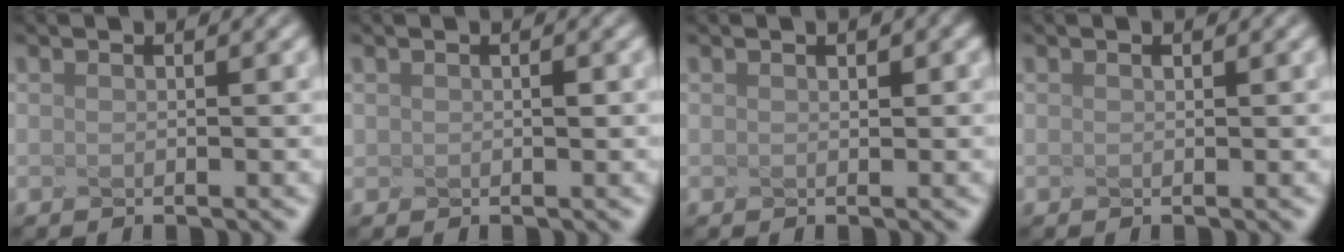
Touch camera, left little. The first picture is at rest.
{"total": 1.2, "force": [-0.6, -0.8, -0.6], "torque": [-0.015, -0.016, 0.027]}
{"total": 0.7, "force": [0.3, 0.2, 0.6], "torque": [-0.011, 0.001, 0.014]}
{"total": 0.5, "force": [-0.3, -0.4, -0.3], "torque": [-0.001, -0.010, 0.007]}